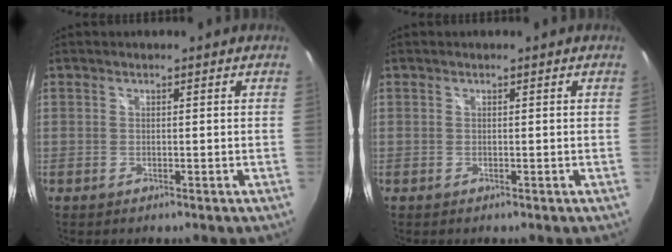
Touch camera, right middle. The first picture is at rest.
{"total": 0.0}